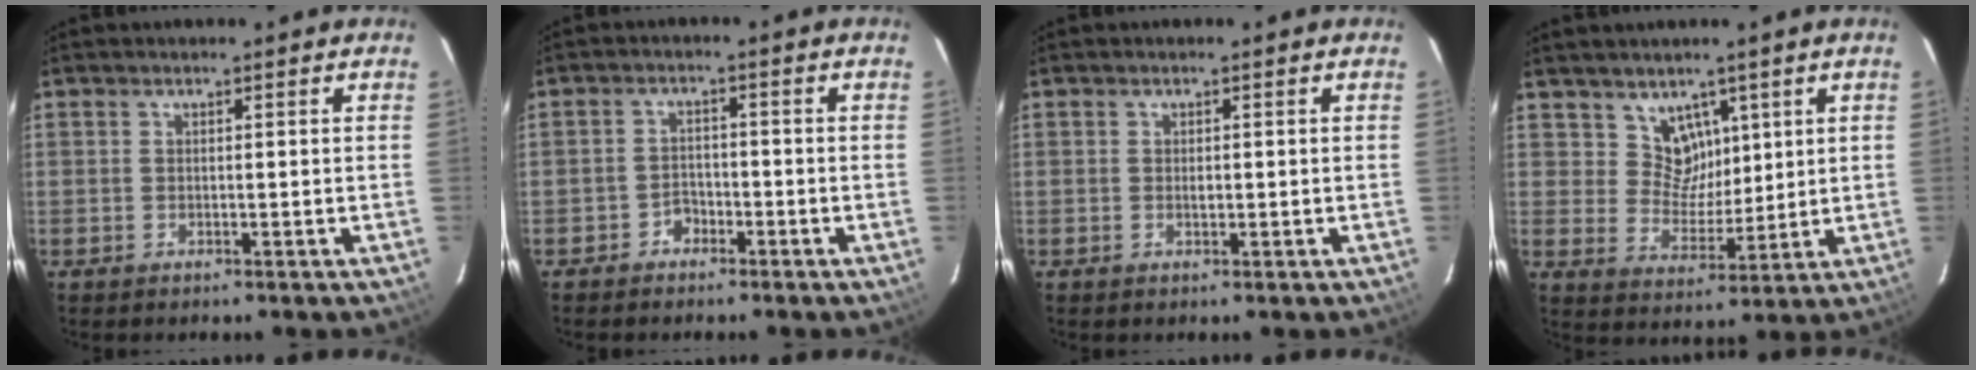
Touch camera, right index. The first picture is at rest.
{"total": 2.5, "force": [-1.9, 1.6, 0.4], "torque": [-0.008, 0.009, -0.030]}
{"total": 0.9, "force": [0.0, 0.6, 0.6], "torque": [-0.009, 0.000, 0.001]}
{"total": 6.4, "force": [3.9, 5.0, 1.2], "torque": [-0.010, 0.002, 0.079]}